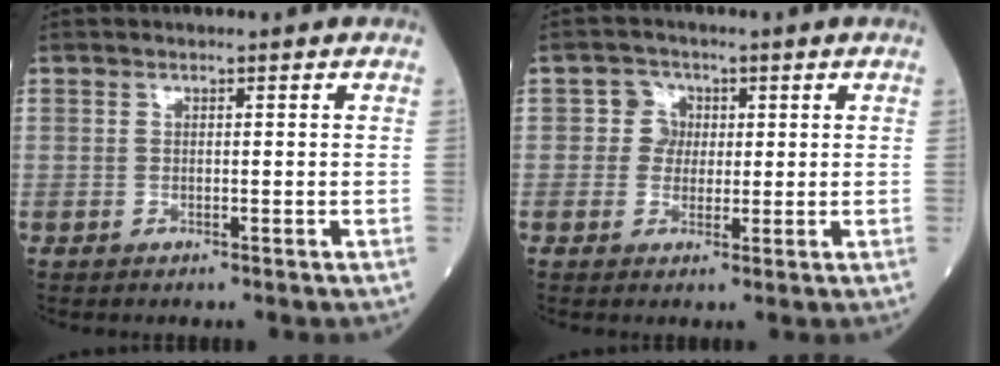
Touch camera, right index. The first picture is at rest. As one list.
[{"total": 3.2, "force": [0.7, 3.0, 0.9], "torque": [-0.010, 0.006, 0.007]}]